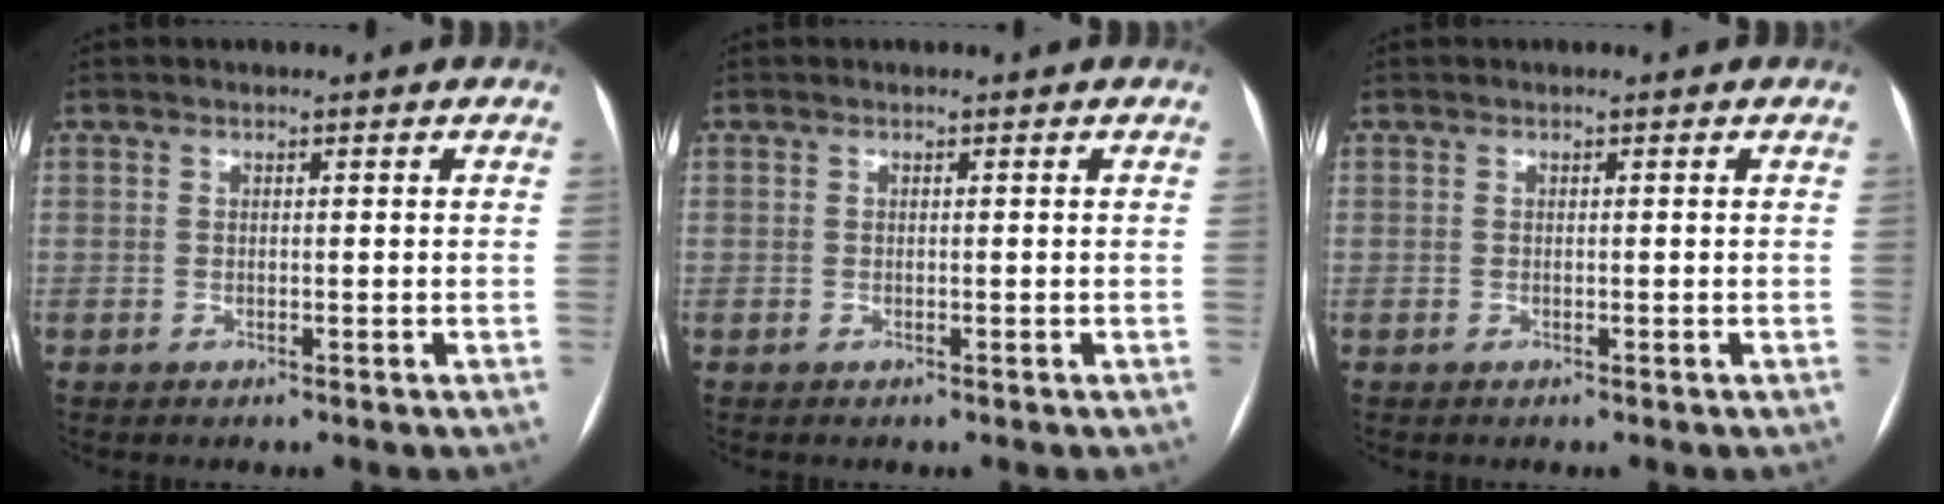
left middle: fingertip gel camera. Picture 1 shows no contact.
{"total": 0.0}
{"total": 0.0}